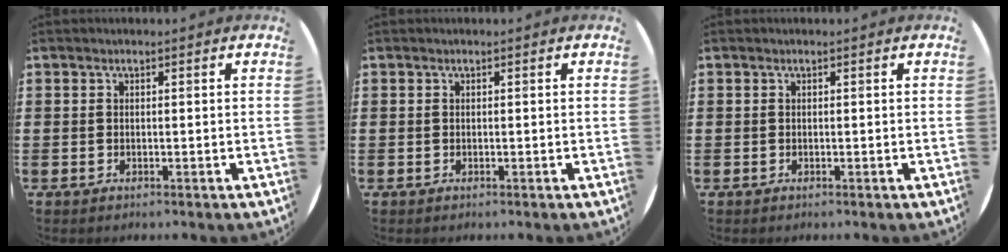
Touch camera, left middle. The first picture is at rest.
{"total": 0.0}
{"total": 0.0}